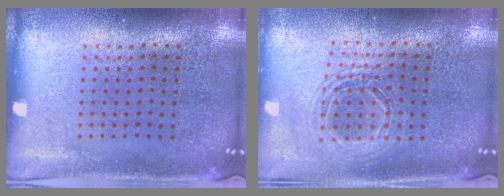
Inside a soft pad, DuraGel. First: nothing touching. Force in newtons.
{"total": 1.5, "press": 1.3, "slide": 0.8}